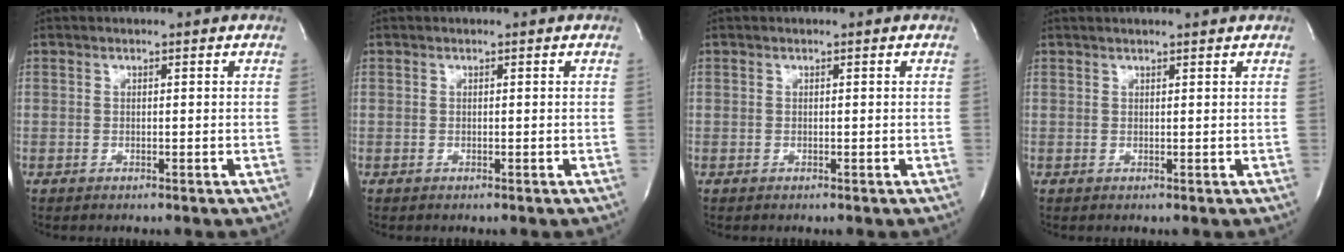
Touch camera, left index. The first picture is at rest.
{"total": 0.0}
{"total": 0.0}
{"total": 4.0, "force": [3.8, 0.1, 1.3], "torque": [-0.020, 0.016, 0.042]}